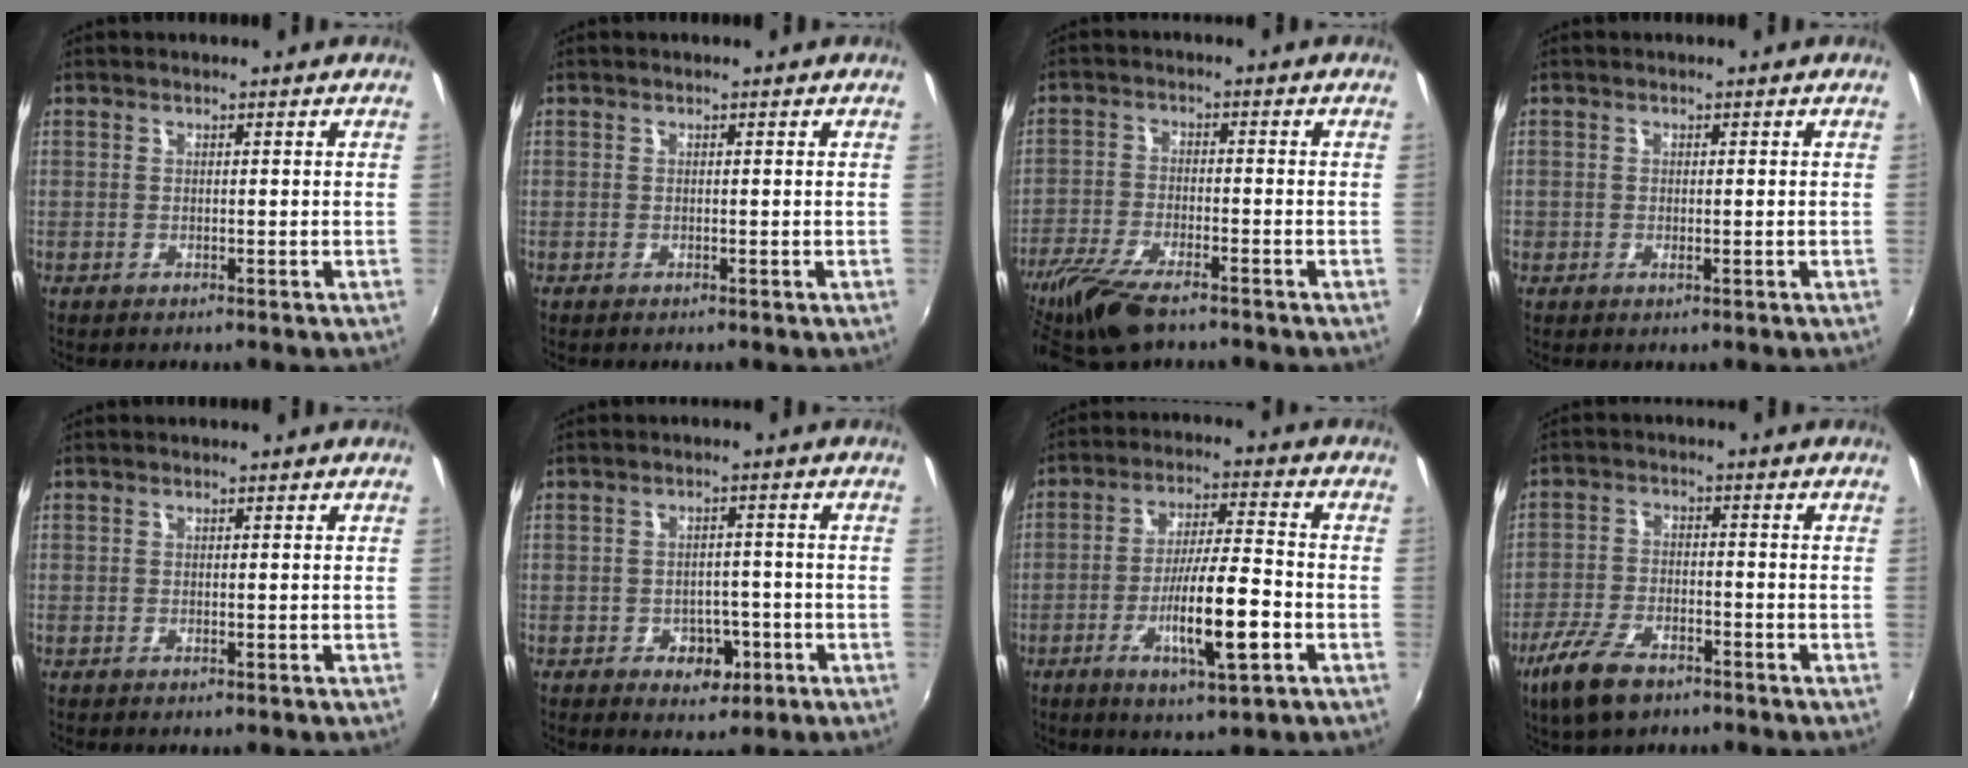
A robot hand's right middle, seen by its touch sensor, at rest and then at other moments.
{"total": 0.0}
{"total": 11.2, "force": [-8.3, 3.4, 6.6], "torque": [-0.162, -0.031, -0.161]}
{"total": 1.1, "force": [-0.3, 0.8, 0.6], "torque": [-0.011, -0.001, -0.007]}
{"total": 0.0}
{"total": 5.5, "force": [-2.5, 4.2, 2.5], "torque": [-0.048, 0.003, -0.023]}
{"total": 12.0, "force": [-4.5, 1.7, 11.0], "torque": [-0.204, -0.014, -0.074]}
{"total": 9.5, "force": [-6.4, 4.1, 5.7], "torque": [-0.142, -0.018, -0.122]}